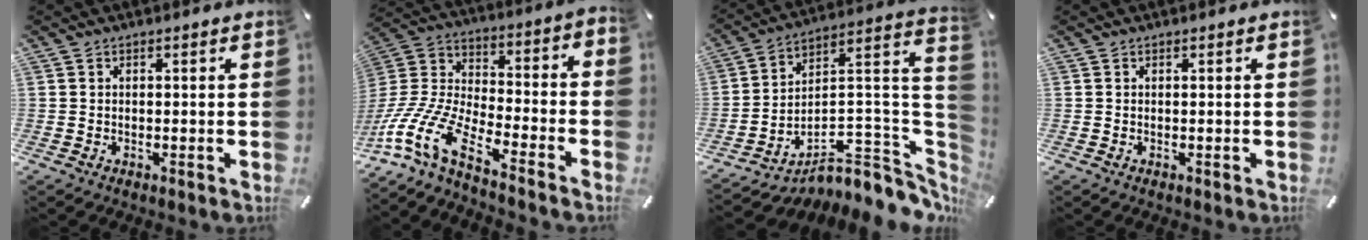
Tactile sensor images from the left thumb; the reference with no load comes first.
{"total": 16.1, "force": [-10.2, 6.0, 11.0], "torque": [-0.237, 0.025, -0.187]}
{"total": 10.4, "force": [-7.4, 5.3, 5.1], "torque": [-0.018, -0.028, -0.116]}
{"total": 0.0}